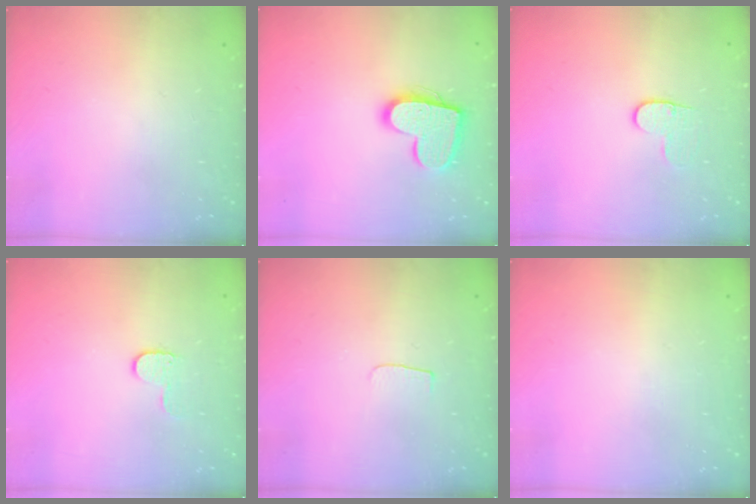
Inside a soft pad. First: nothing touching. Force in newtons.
{"total": 13.9, "press": 13.9, "slide": 0.9}
{"total": 5.7, "press": 5.6, "slide": 0.6}
{"total": 5.1, "press": 5.0, "slide": 0.5}
{"total": 3.0, "press": 3.0, "slide": 0.3}
{"total": 0.0}